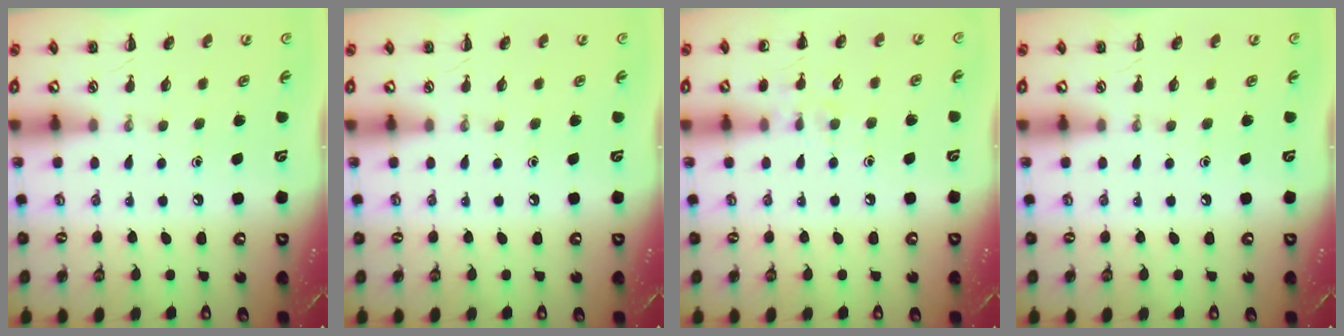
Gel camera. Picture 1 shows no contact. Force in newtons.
{"total": 0.0}
{"total": 6.7, "press": 6.5, "slide": 1.6}
{"total": 0.0}